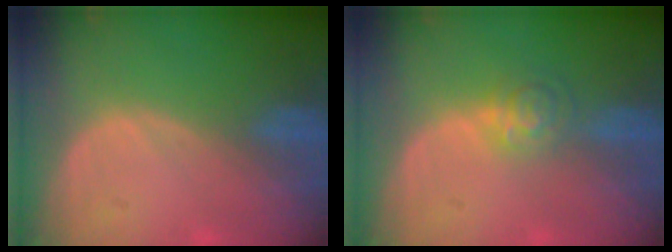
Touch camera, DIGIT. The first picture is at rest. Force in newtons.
{"total": 4.1, "press": 3.7, "slide": 1.7}